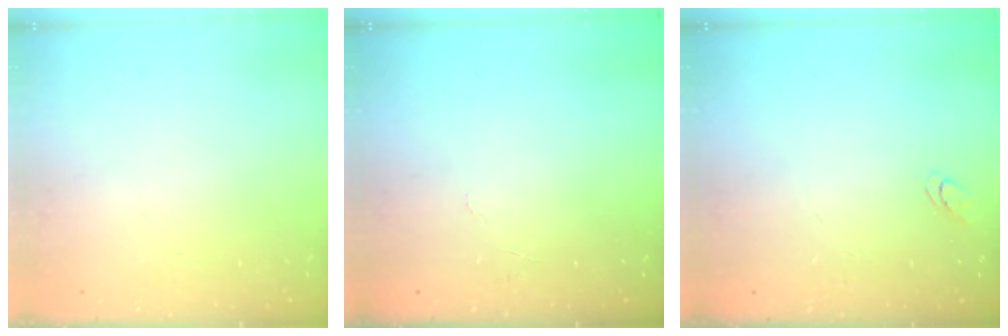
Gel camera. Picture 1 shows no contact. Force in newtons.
{"total": 3.6, "press": 3.6, "slide": 0.3}
{"total": 4.2, "press": 4.2, "slide": 0.4}